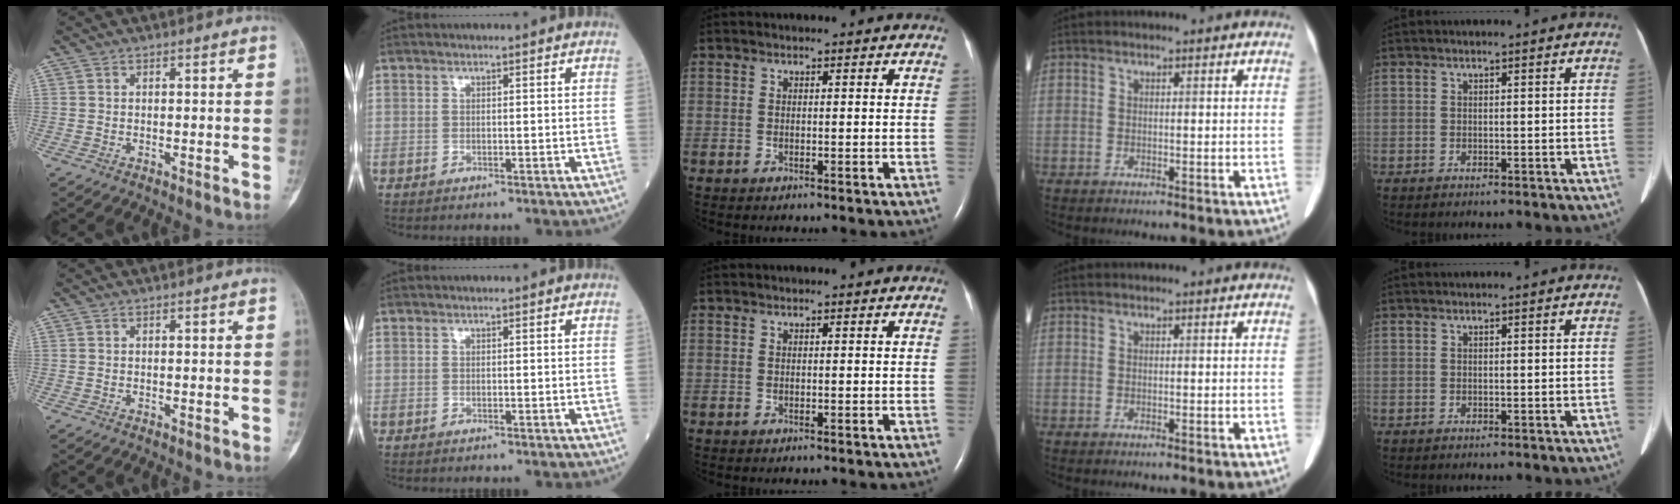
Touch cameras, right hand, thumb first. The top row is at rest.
{}